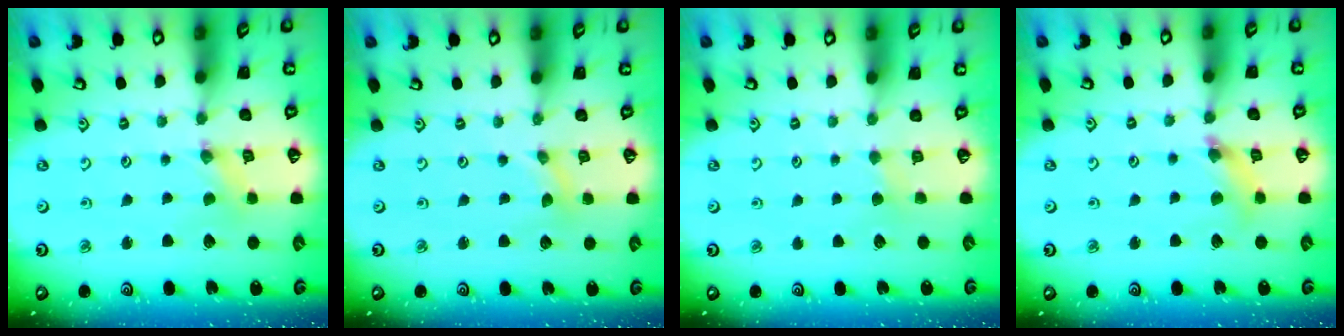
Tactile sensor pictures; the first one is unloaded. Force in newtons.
{"total": 0.5, "press": 0.5, "slide": 0.0}
{"total": 2.0, "press": 2.0, "slide": 0.3}
{"total": 5.9, "press": 5.9, "slide": 0.7}